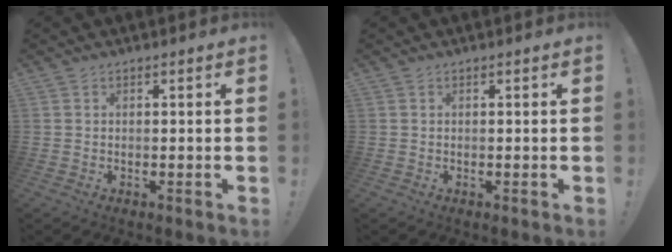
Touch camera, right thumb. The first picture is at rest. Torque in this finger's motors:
{"motor_torque": [0.06, 0.05, 0.02, 0.06, 0.00]}